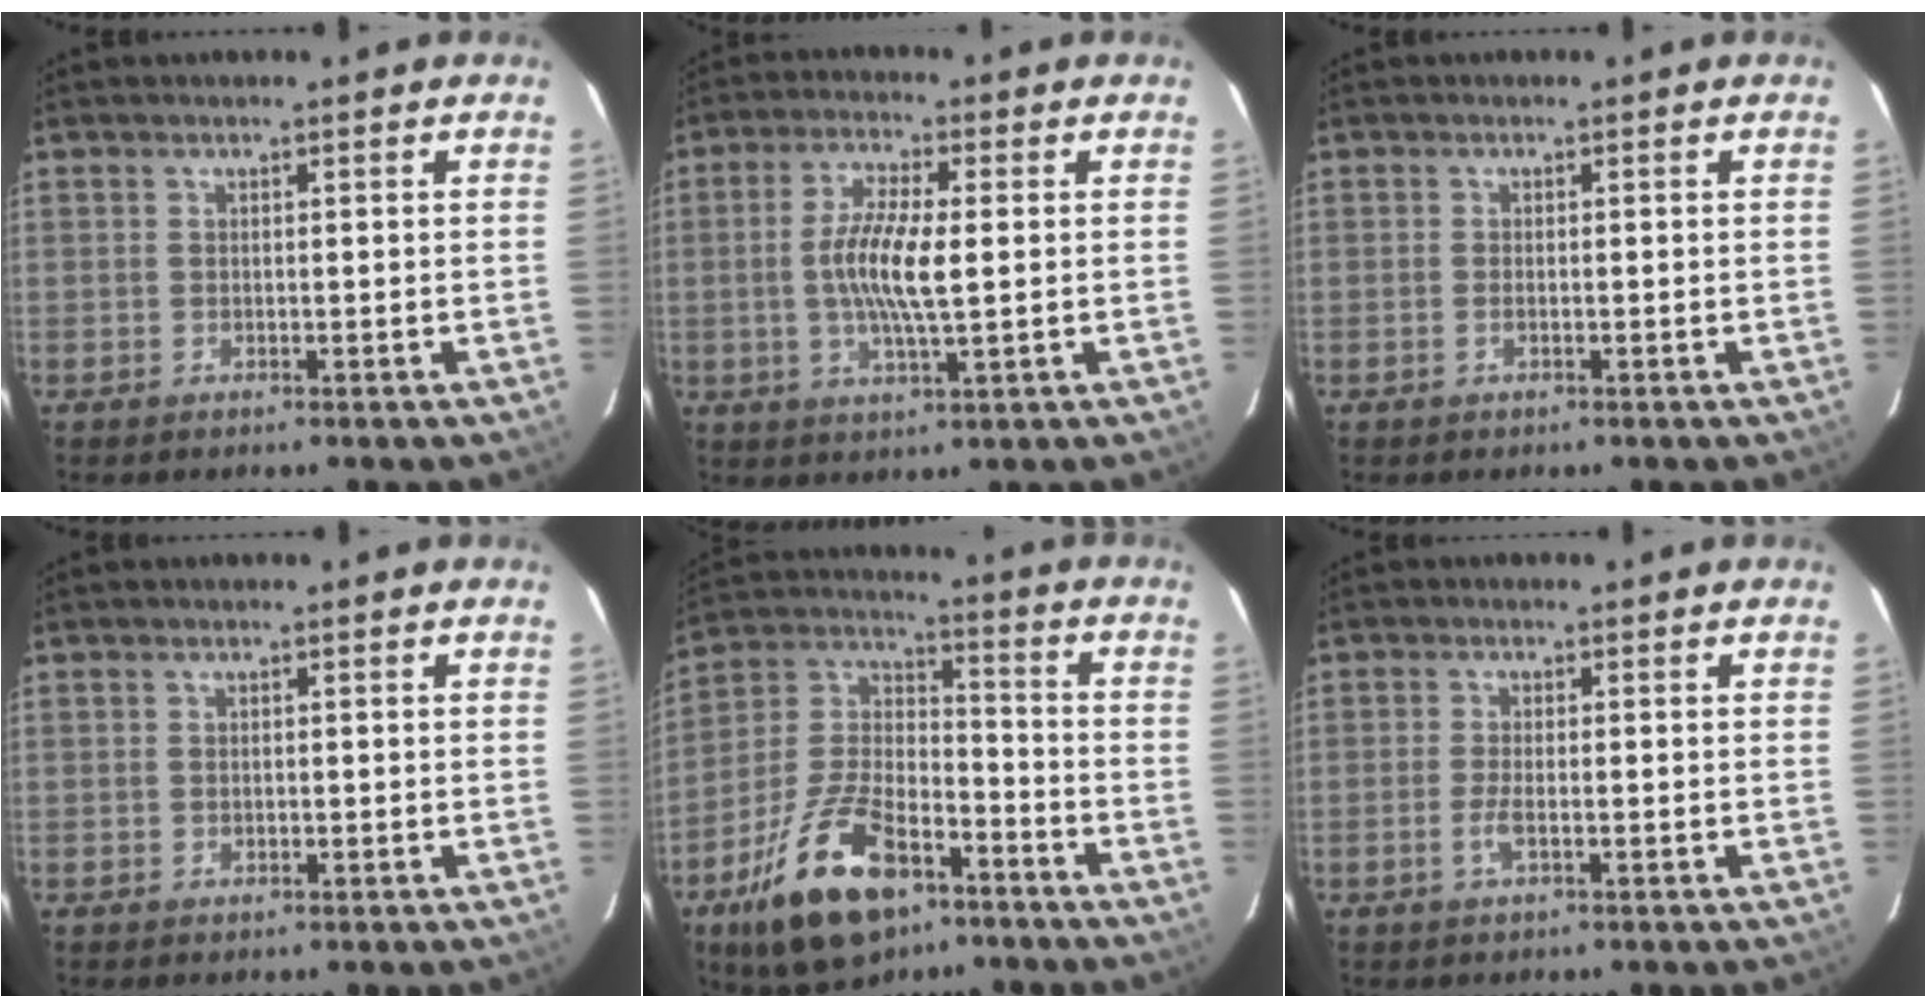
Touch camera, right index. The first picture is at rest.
{"total": 9.0, "force": [0.0, 1.9, 8.8], "torque": [-0.171, 0.000, -0.002]}
{"total": 0.8, "force": [-0.4, 0.3, 0.7], "torque": [-0.014, 0.000, -0.008]}
{"total": 0.6, "force": [-0.2, 0.6, 0.1], "torque": [0.002, -0.002, -0.002]}
{"total": 19.9, "force": [-11.1, 9.5, 13.4], "torque": [-0.271, -0.002, -0.190]}
{"total": 2.6, "force": [-1.1, 0.5, 2.3], "torque": [-0.050, -0.002, -0.023]}